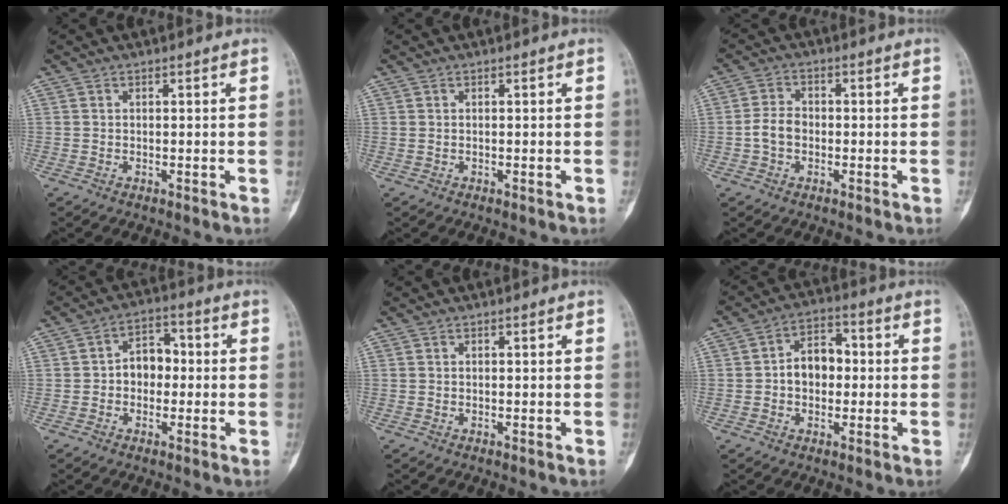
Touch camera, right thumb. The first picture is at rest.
{"total": 0.0}
{"total": 4.3, "force": [-0.9, 3.2, 2.8], "torque": [-0.052, 0.015, -0.023]}
{"total": 6.6, "force": [-0.3, 4.9, 4.4], "torque": [-0.042, 0.023, -0.016]}
{"total": 0.0}
{"total": 7.8, "force": [-0.2, 5.6, 5.4], "torque": [-0.064, 0.024, -0.011]}